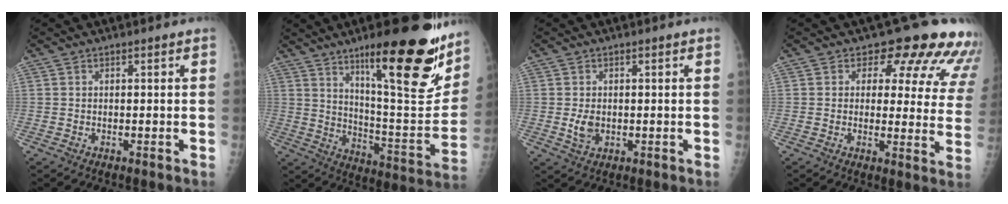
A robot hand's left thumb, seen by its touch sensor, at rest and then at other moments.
{"total": 25.8, "force": [15.1, 5.9, 20.1], "torque": [-0.255, -0.075, 0.234]}
{"total": 3.1, "force": [-0.2, 2.2, 2.3], "torque": [-0.039, -0.004, 0.000]}
{"total": 14.5, "force": [10.9, 6.6, 6.9], "torque": [-0.022, -0.058, 0.098]}